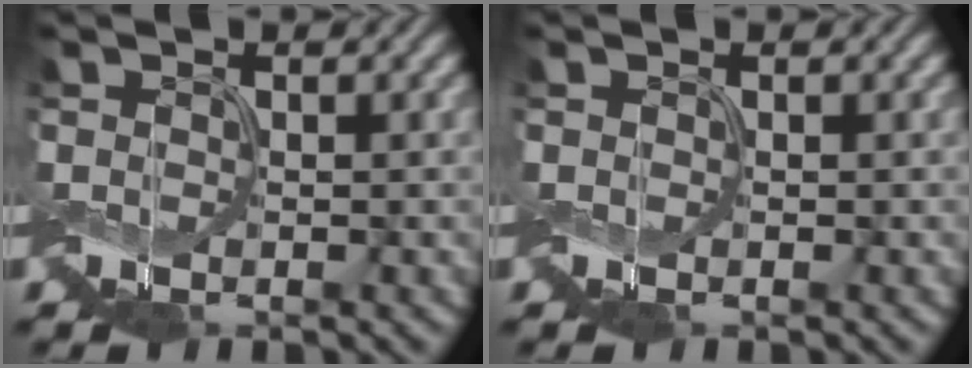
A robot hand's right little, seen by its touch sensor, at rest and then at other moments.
{"total": 0.0}